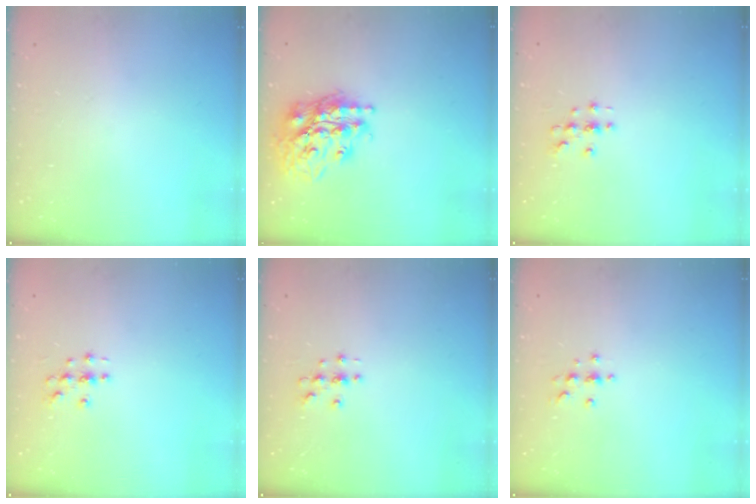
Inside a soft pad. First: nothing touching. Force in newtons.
{"total": 19.9, "press": 19.8, "slide": 2.4}
{"total": 2.9, "press": 2.9, "slide": 0.3}
{"total": 2.8, "press": 2.8, "slide": 0.3}
{"total": 2.9, "press": 2.9, "slide": 0.3}
{"total": 3.3, "press": 3.3, "slide": 0.4}